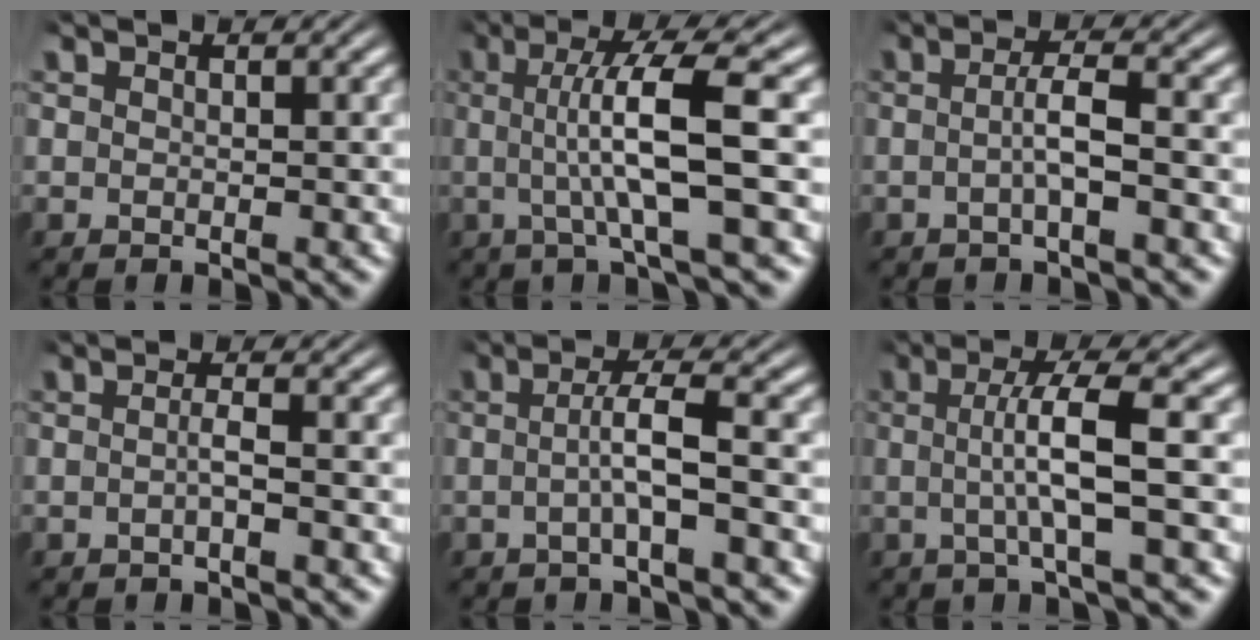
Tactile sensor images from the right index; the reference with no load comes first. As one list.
[{"total": 6.1, "force": [0.9, 0.2, 6.1], "torque": [-0.103, 0.007, 0.012]}, {"total": 2.4, "force": [-0.9, -0.2, 2.2], "torque": [-0.040, 0.001, -0.016]}, {"total": 1.3, "force": [-0.8, -0.3, 1.0], "torque": [-0.019, -0.002, -0.014]}, {"total": 3.0, "force": [-0.9, -0.1, 2.9], "torque": [-0.051, 0.004, -0.016]}, {"total": 4.2, "force": [0.2, -0.1, 4.2], "torque": [-0.073, 0.005, 0.002]}]